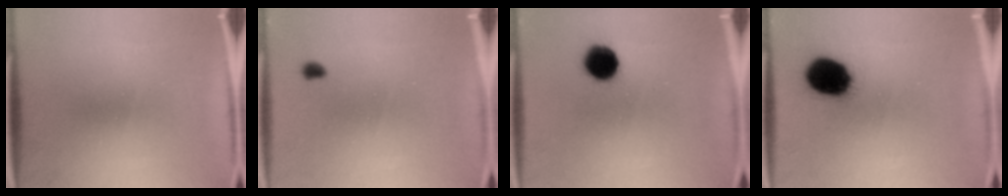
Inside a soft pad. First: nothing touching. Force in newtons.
{"total": 0.9}
{"total": 8.1}
{"total": 13.4}